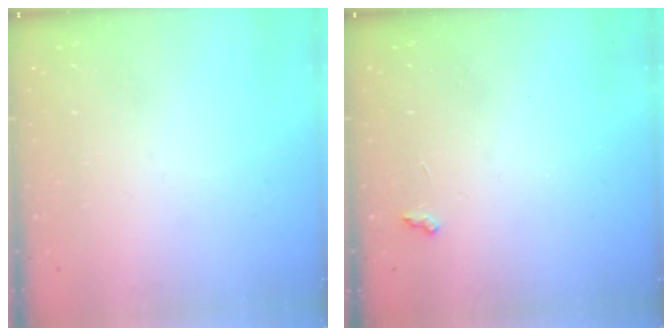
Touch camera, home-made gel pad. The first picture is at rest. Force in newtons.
{"total": 2.3, "press": 2.3, "slide": 0.5}